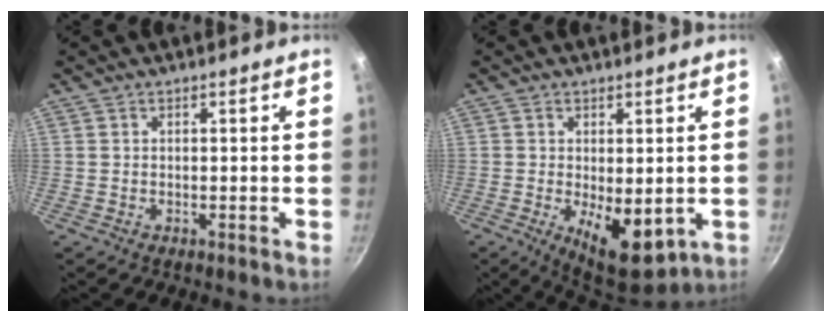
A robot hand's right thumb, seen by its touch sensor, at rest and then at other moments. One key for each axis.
{"total": 10.2, "fx": -1.8, "fy": 4.8, "fz": 8.8, "tx": -0.108, "ty": -0.013, "tz": -0.011}